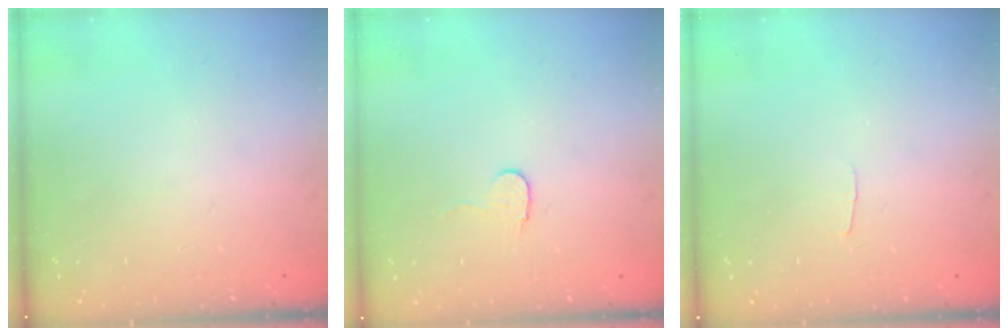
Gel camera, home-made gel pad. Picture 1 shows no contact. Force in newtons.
{"total": 5.0, "press": 5.0, "slide": 0.4}
{"total": 2.0, "press": 2.0, "slide": 0.2}